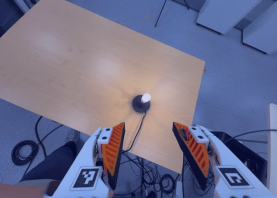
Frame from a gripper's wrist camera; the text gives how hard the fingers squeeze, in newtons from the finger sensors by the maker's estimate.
{"total": 0.0}